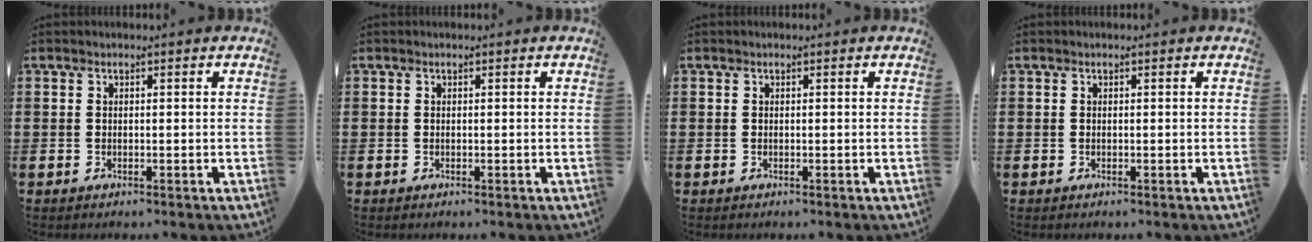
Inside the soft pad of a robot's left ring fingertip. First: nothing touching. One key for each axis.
{"total": 0.0}
{"total": 0.0}
{"total": 0.0}